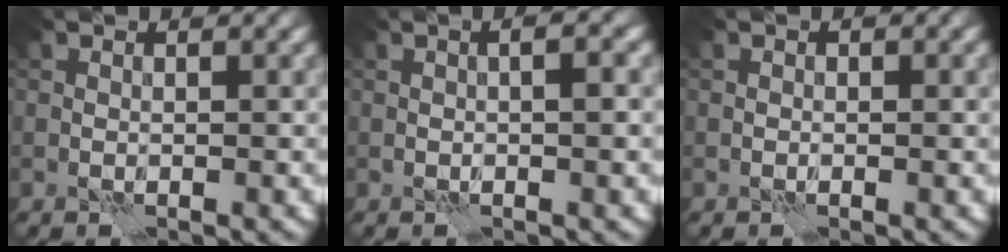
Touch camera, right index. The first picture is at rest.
{"total": 3.0, "force": [0.3, 1.0, 2.8], "torque": [-0.011, 0.013, -0.009]}
{"total": 0.7, "force": [-0.1, 0.4, 0.6], "torque": [-0.002, 0.000, -0.002]}